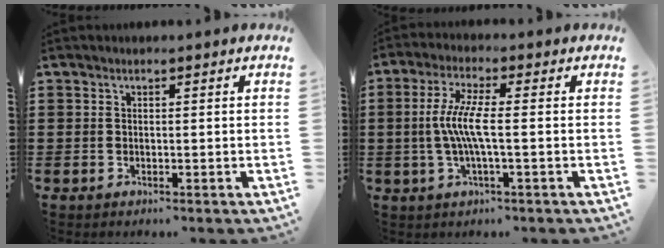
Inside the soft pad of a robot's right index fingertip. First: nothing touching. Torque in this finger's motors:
{"motor_torque": [1.19, 0.16, 0.71, 0.21]}